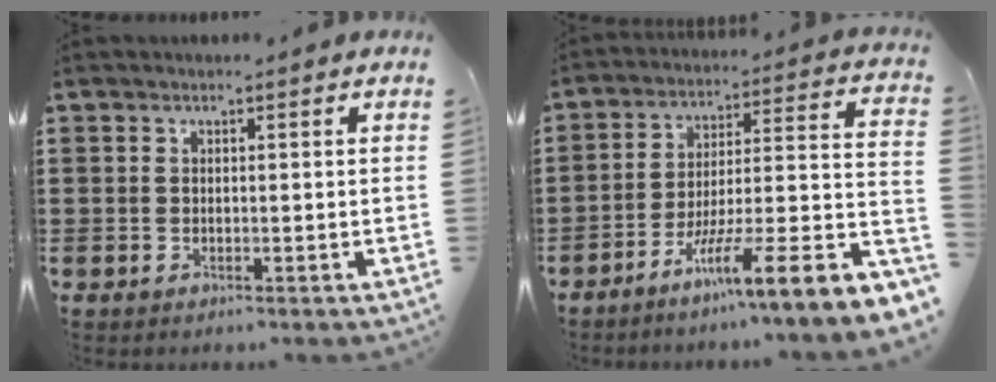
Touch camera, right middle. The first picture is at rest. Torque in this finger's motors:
{"motor_torque": [2.14, 0.00, 0.70, 0.21]}